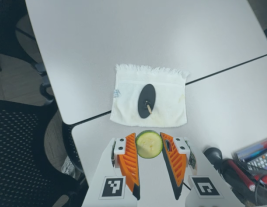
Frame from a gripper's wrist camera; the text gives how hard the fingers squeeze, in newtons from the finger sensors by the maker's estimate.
{"total": 8.3, "left": 8.0, "right": 8.5}